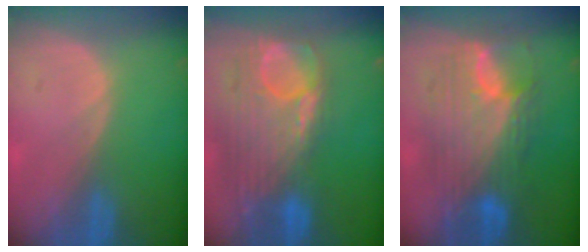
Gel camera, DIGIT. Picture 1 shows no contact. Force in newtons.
{"total": 12.7, "press": 10.7, "slide": 6.8}
{"total": 11.3, "press": 11.3, "slide": 1.2}